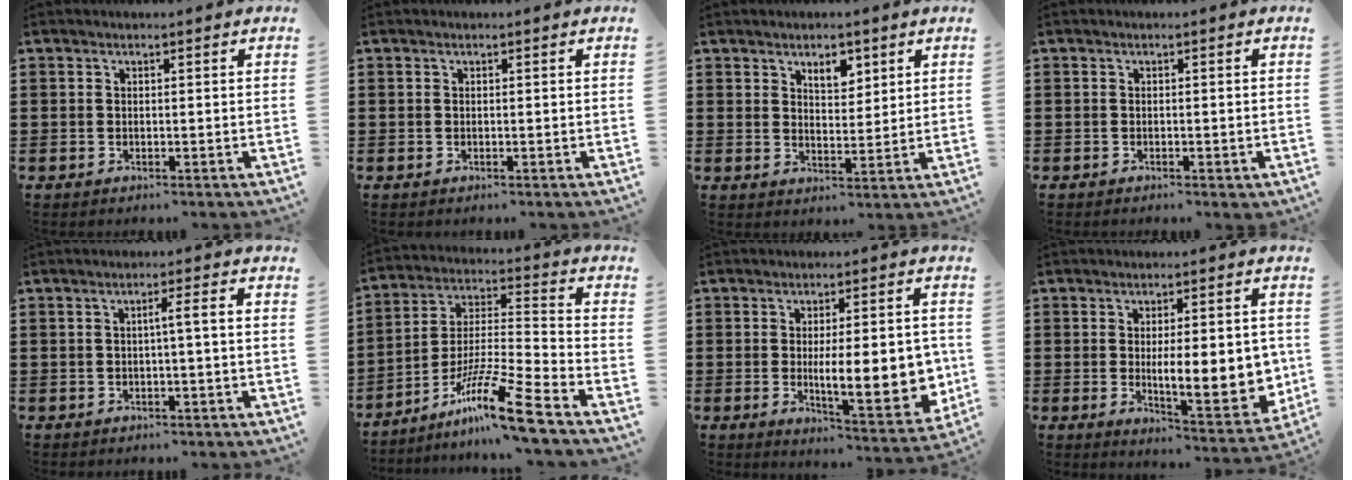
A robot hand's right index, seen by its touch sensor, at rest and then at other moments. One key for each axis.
{"total": 0.0}
{"total": 4.1, "fx": 2.8, "fy": 2.0, "fz": 2.2, "tx": -0.034, "ty": 0.002, "tz": 0.046}
{"total": 0.6, "fx": -0.5, "fy": 0.2, "fz": 0.2, "tx": -0.006, "ty": -0.002, "tz": -0.009}
{"total": 2.5, "fx": -0.4, "fy": -0.2, "fz": 2.5, "tx": -0.044, "ty": -0.002, "tz": -0.011}
{"total": 13.6, "fx": -9.6, "fy": 0.2, "fz": 9.6, "tx": -0.170, "ty": 0.011, "tz": -0.182}
{"total": 12.1, "fx": -1.2, "fy": 3.6, "fz": 11.4, "tx": -0.164, "ty": -0.014, "tz": -0.018}
{"total": 10.8, "fx": -0.6, "fy": 3.3, "fz": 10.3, "tx": -0.141, "ty": -0.018, "tz": -0.010}